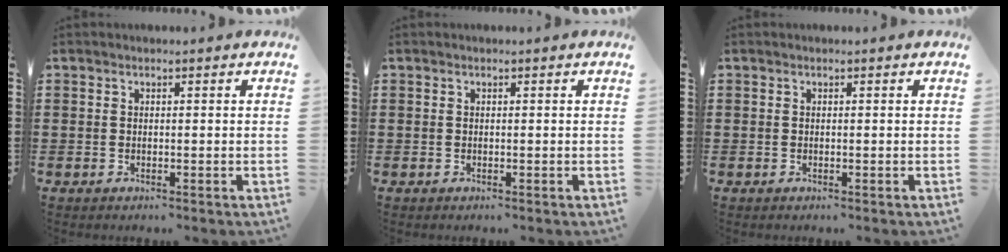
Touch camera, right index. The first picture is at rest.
{"total": 0.0}
{"total": 0.0}